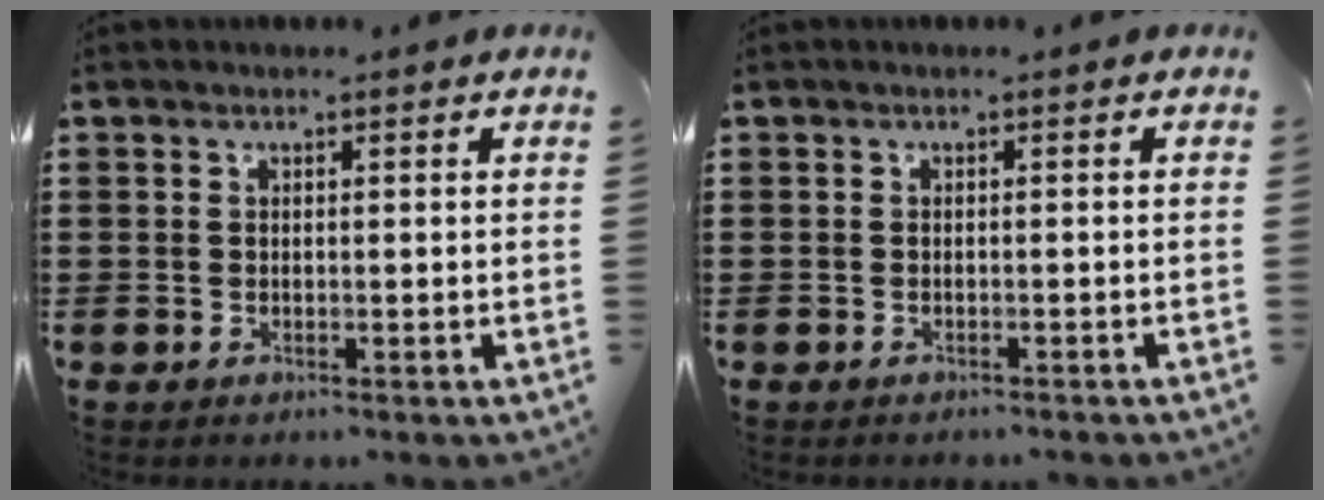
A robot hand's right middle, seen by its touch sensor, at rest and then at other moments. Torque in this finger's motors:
{"motor_torque": [1.62, 0.52, 0.02, -0.04]}